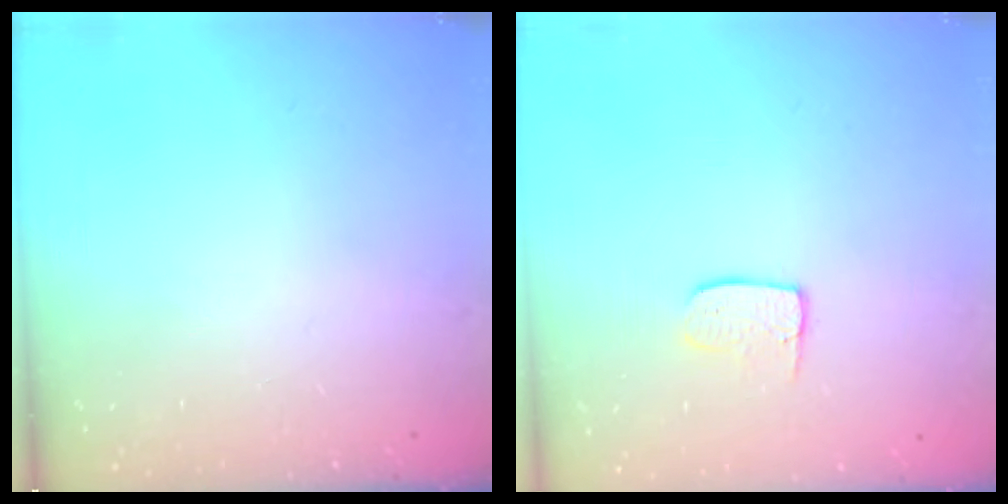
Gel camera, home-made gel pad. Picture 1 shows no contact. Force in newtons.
{"total": 6.7, "press": 6.7, "slide": 0.4}